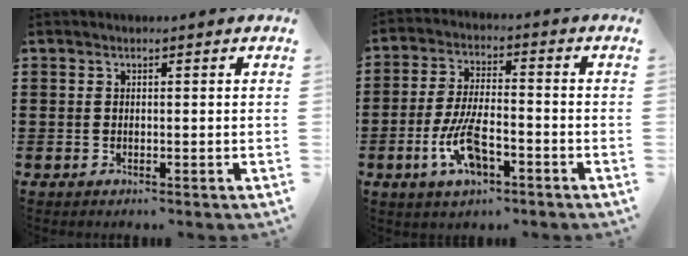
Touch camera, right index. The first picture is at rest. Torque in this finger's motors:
{"motor_torque": [1.09, 0.95, 0.18, 0.11]}